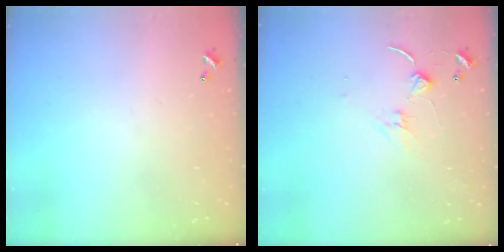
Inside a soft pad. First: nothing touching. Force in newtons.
{"total": 0.6, "press": 0.5, "slide": 0.3}